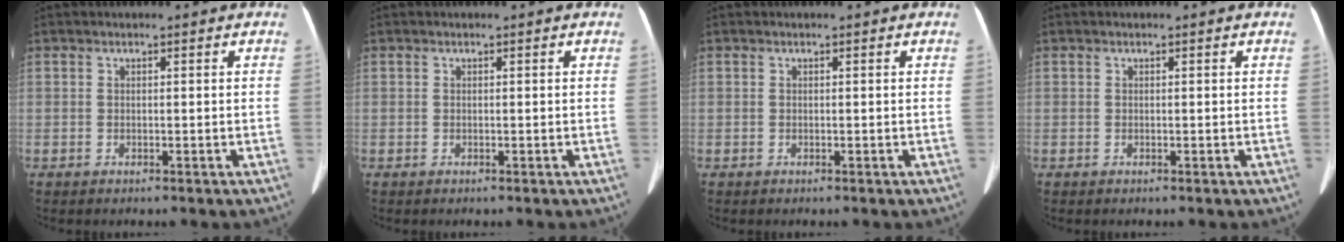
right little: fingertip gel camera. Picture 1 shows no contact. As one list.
[{"total": 0.0}, {"total": 0.0}, {"total": 0.0}]